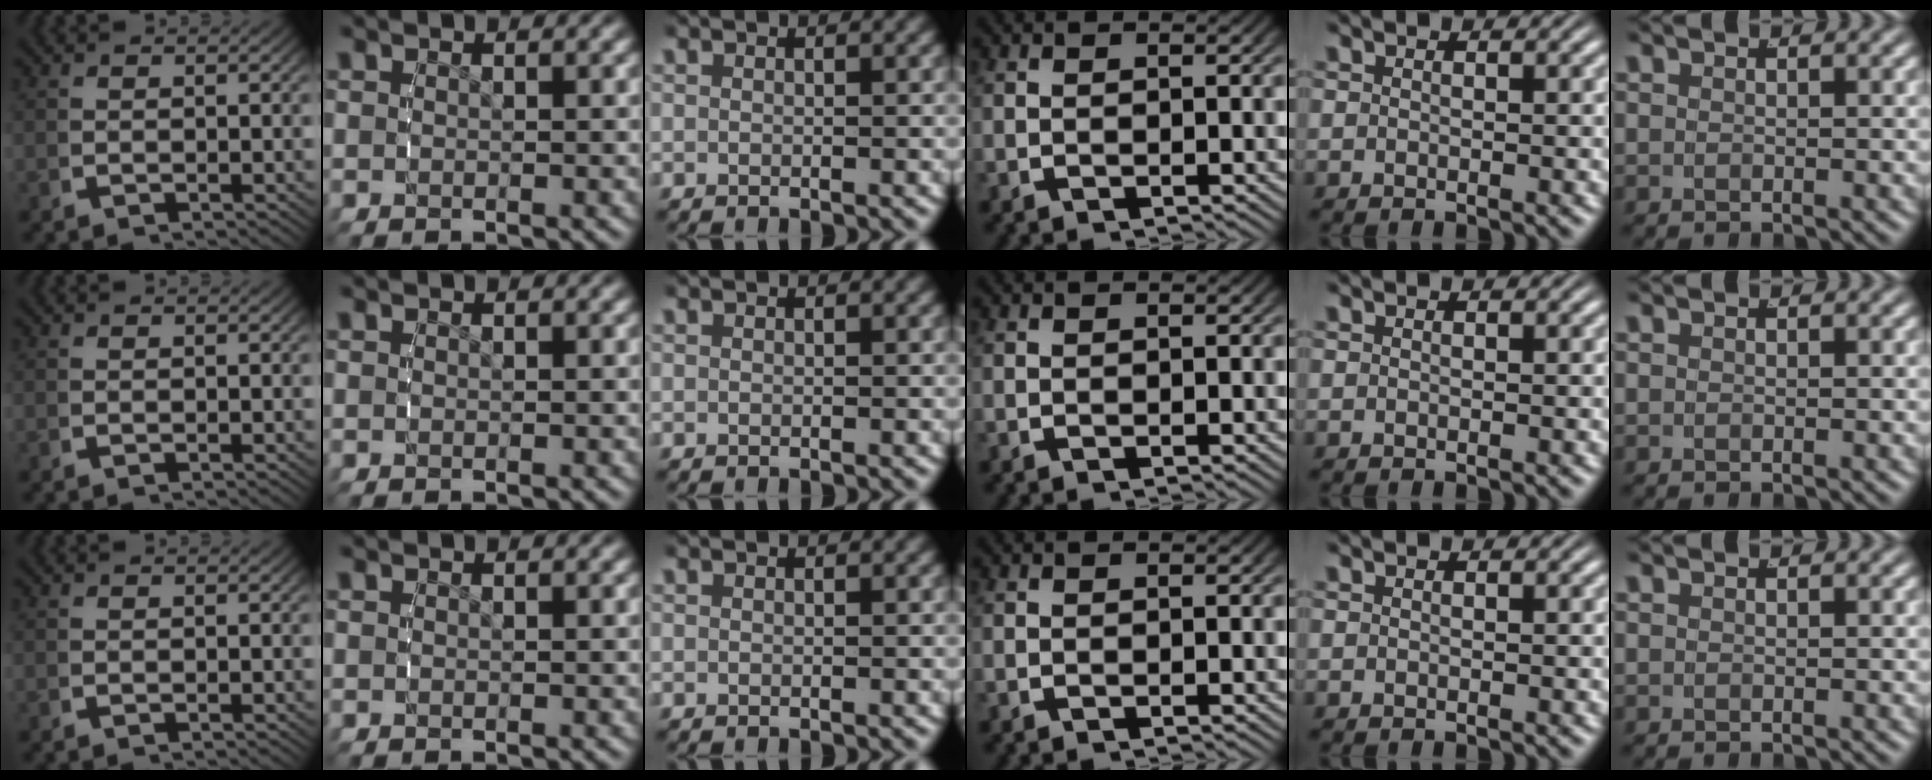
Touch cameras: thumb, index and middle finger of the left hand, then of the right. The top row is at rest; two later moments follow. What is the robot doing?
{"motion": "reach", "object": "calculator"}